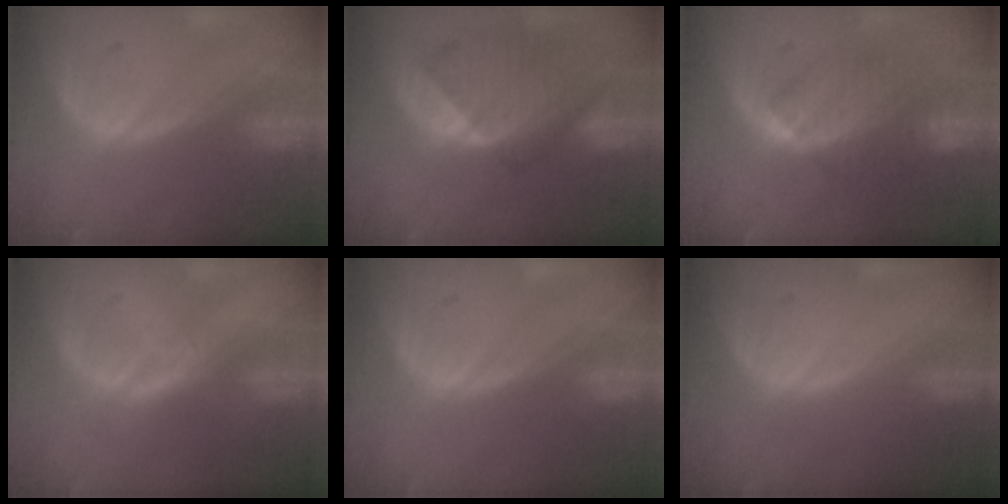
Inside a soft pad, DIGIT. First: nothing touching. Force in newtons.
{"total": 8.9, "press": 8.0, "slide": 3.7}
{"total": 7.5, "press": 7.3, "slide": 1.6}
{"total": 1.7, "press": 1.7, "slide": 0.1}
{"total": 0.0}
{"total": 0.0}